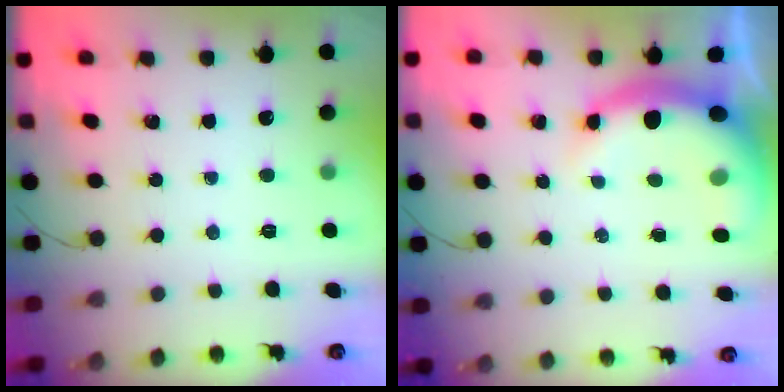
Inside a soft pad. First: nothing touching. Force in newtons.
{"total": 7.7, "press": 7.4, "slide": 1.9}